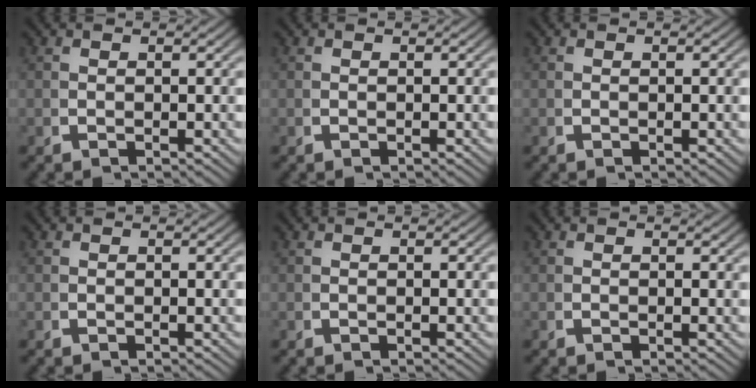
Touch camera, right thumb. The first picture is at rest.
{"total": 0.0}
{"total": 0.0}
{"total": 0.0}
{"total": 0.0}
{"total": 0.0}